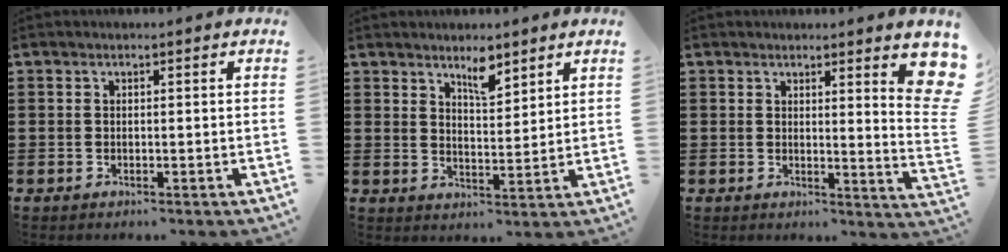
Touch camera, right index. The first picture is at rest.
{"total": 5.0, "force": [4.0, 2.3, 2.1], "torque": [-0.035, -0.005, 0.071]}
{"total": 4.9, "force": [2.9, 0.5, 3.9], "torque": [-0.056, -0.019, 0.043]}